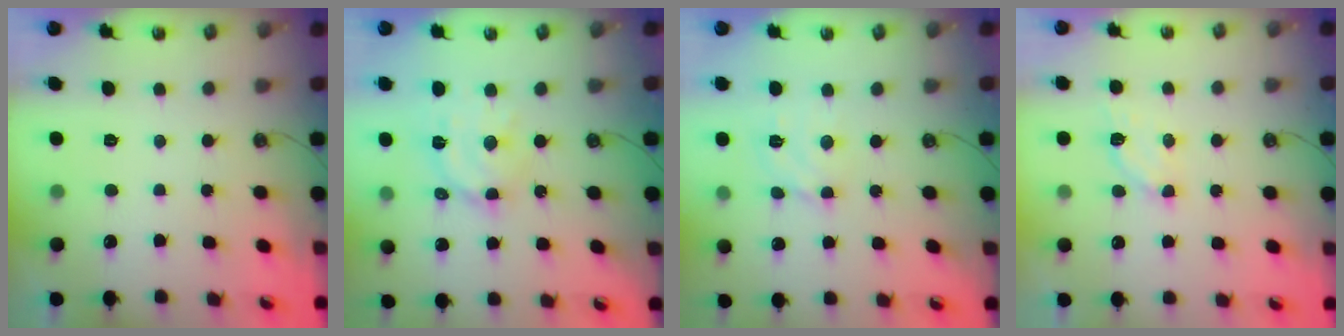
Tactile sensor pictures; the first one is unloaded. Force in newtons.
{"total": 12.6, "press": 12.5, "slide": 1.2}
{"total": 5.3, "press": 5.3, "slide": 0.3}
{"total": 5.3, "press": 5.2, "slide": 0.4}